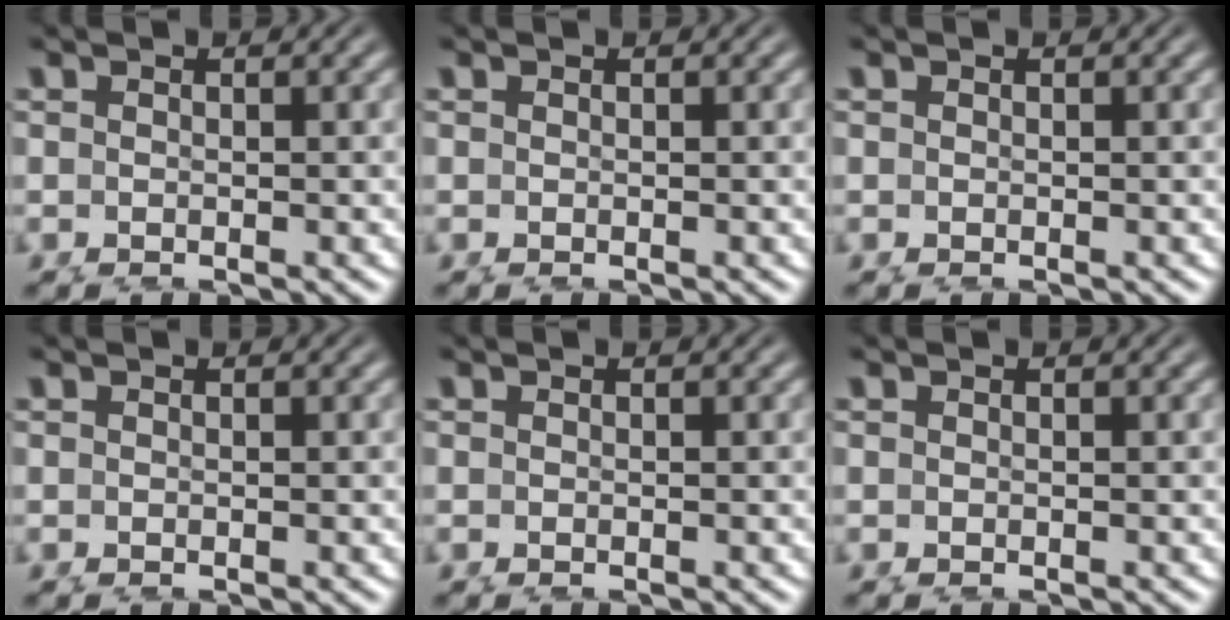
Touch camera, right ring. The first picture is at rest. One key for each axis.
{"total": 0.0}
{"total": 0.0}
{"total": 0.0}
{"total": 0.0}
{"total": 0.0}